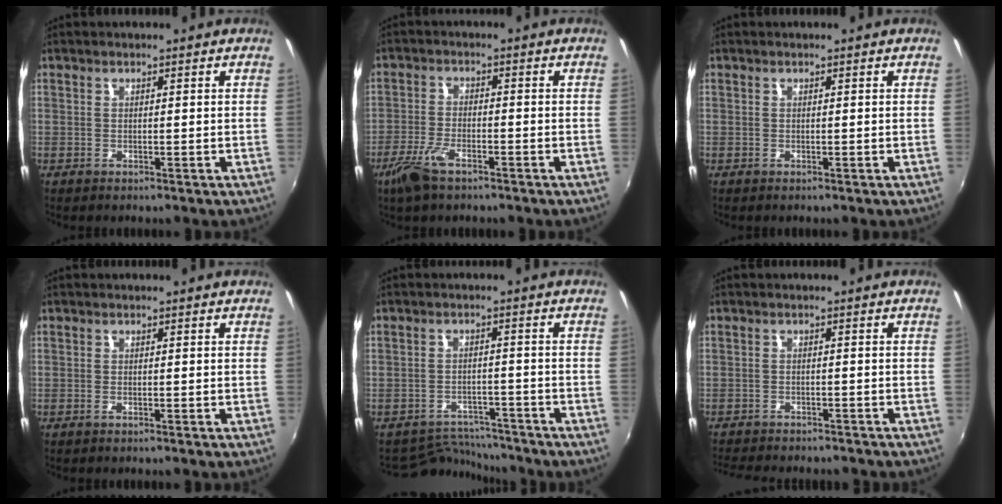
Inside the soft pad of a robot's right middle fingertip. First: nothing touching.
{"total": 6.4, "force": [-4.3, 2.3, 4.2], "torque": [-0.105, -0.011, -0.084]}
{"total": 0.0}
{"total": 0.7, "force": [-0.5, -0.1, 0.5], "torque": [-0.008, -0.001, -0.011]}
{"total": 5.8, "force": [-5.6, 1.2, -1.1], "torque": [0.005, 0.006, -0.089]}
{"total": 9.1, "force": [-8.2, 1.9, 3.3], "torque": [-0.082, -0.018, -0.123]}